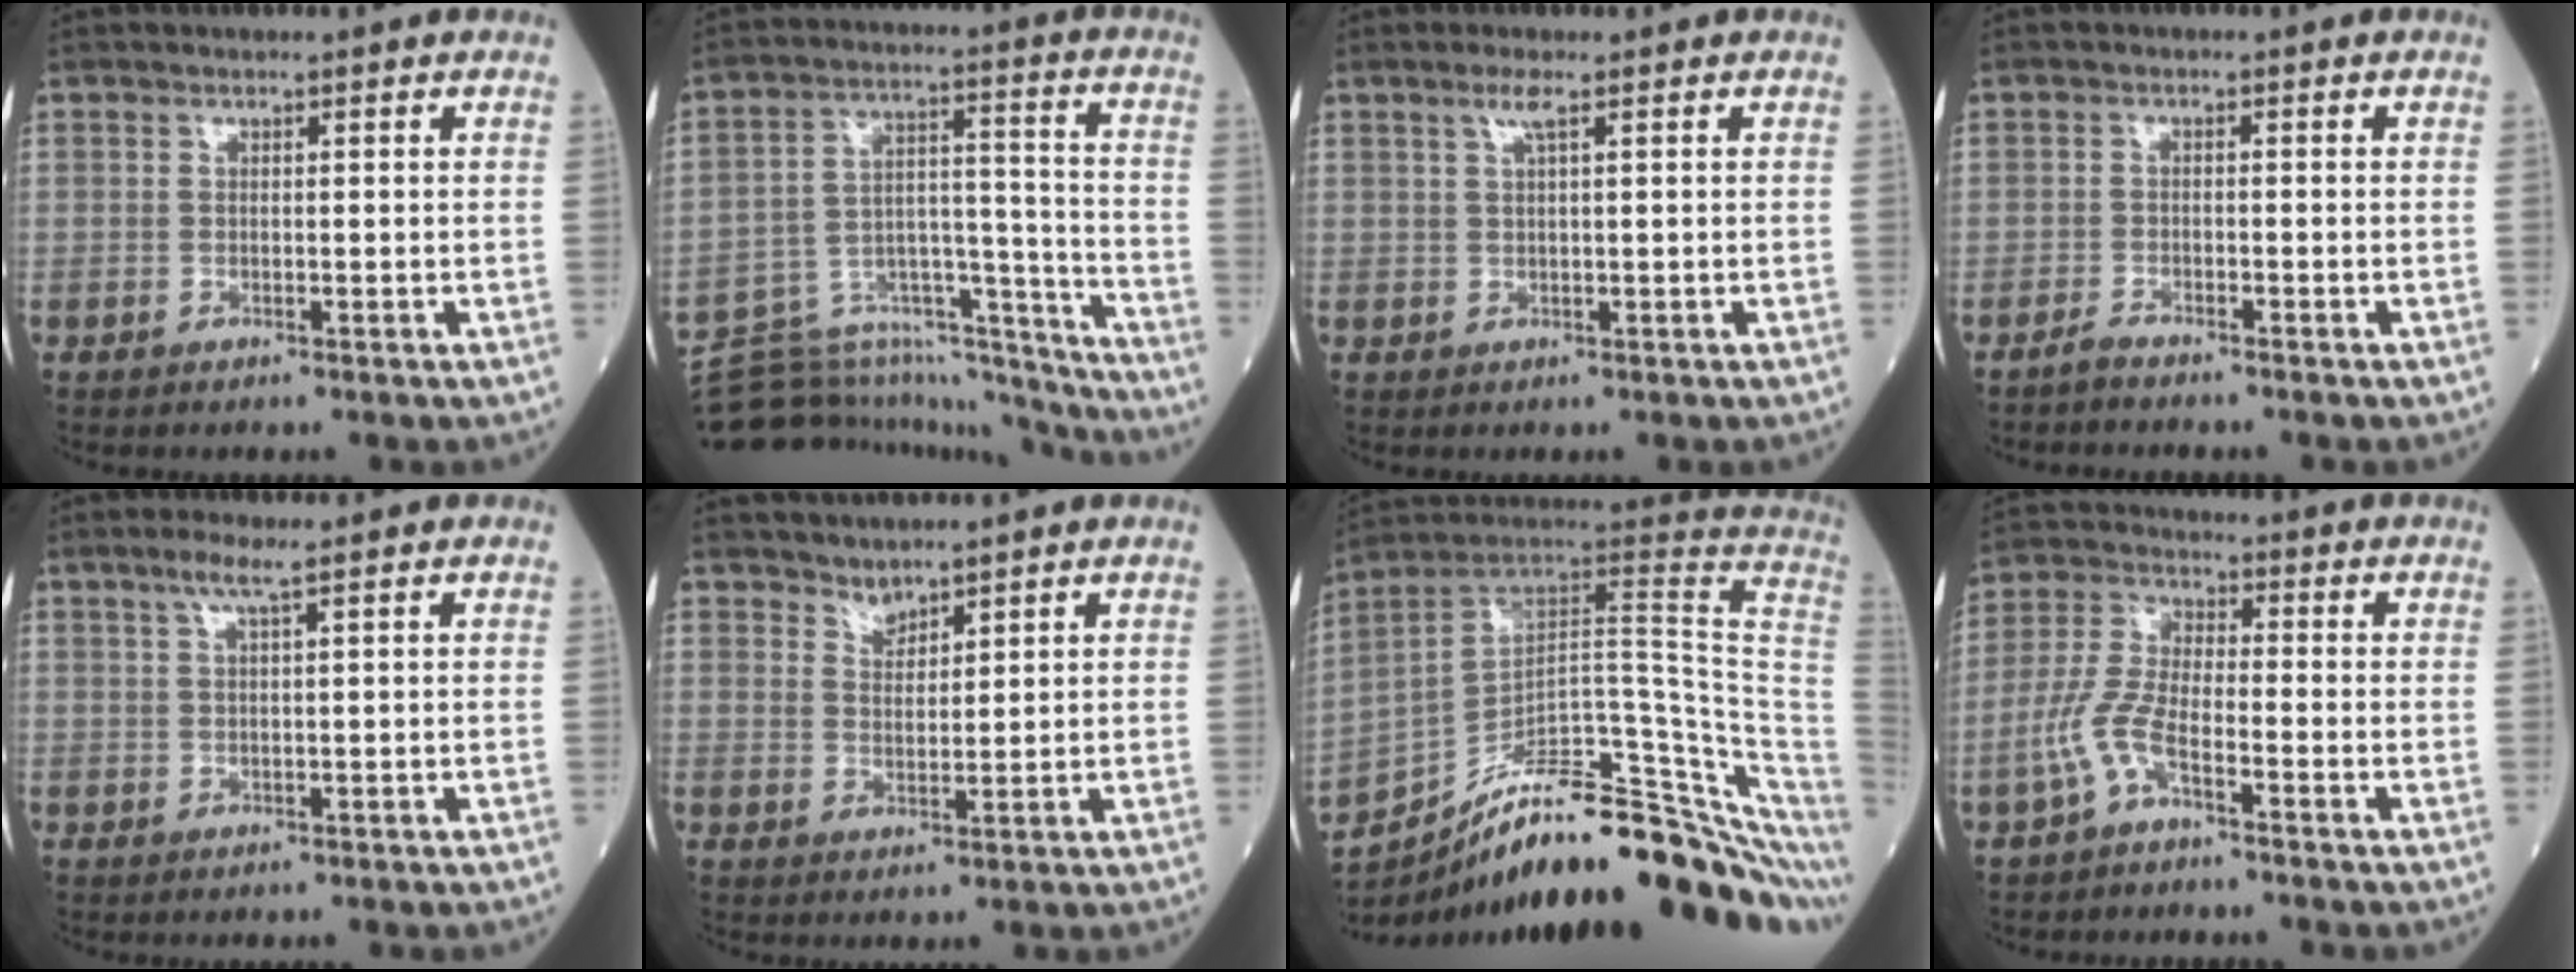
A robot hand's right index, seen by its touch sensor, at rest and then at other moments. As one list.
[{"total": 19.1, "force": [-18.3, 4.0, 3.5], "torque": [-0.064, 0.063, -0.273]}, {"total": 2.0, "force": [1.1, -0.1, 1.7], "torque": [-0.040, 0.004, 0.023]}, {"total": 1.6, "force": [-1.5, -0.1, 0.4], "torque": [-0.016, -0.003, -0.028]}, {"total": 2.6, "force": [1.6, -0.3, 1.9], "torque": [-0.047, 0.002, 0.035]}, {"total": 2.4, "force": [2.3, 0.7, 0.3], "torque": [-0.002, 0.002, 0.045]}, {"total": 25.6, "force": [-18.2, 4.3, 17.5], "torque": [-0.144, 0.051, -0.271]}, {"total": 6.4, "force": [-3.3, 2.0, 5.1], "torque": [-0.123, 0.005, -0.072]}]